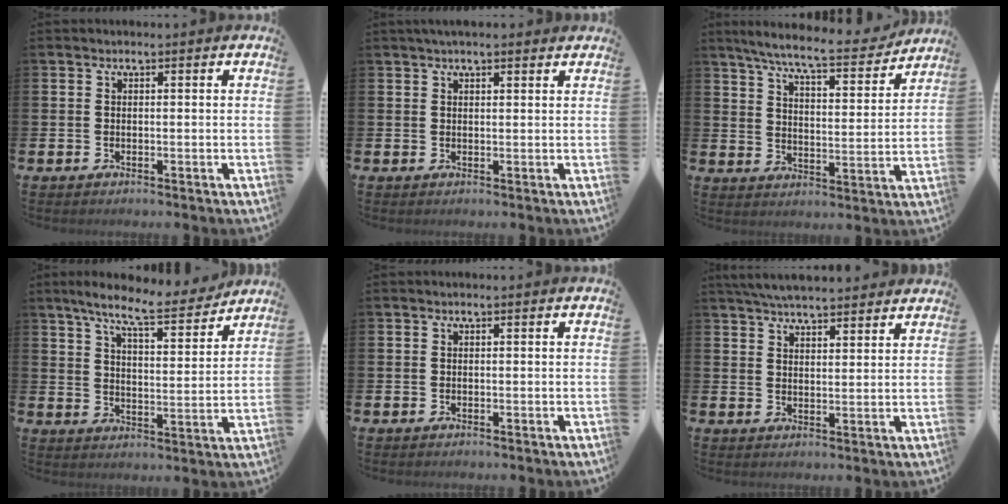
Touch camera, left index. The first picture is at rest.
{"total": 2.2, "force": [1.9, 0.3, 0.9], "torque": [-0.020, 0.003, 0.034]}
{"total": 8.2, "force": [7.4, 0.7, 3.4], "torque": [-0.090, -0.045, 0.125]}
{"total": 8.0, "force": [7.3, 1.0, 3.3], "torque": [-0.077, -0.038, 0.125]}
{"total": 0.0}
{"total": 5.7, "force": [5.6, 0.6, 1.2], "torque": [-0.031, -0.024, 0.100]}